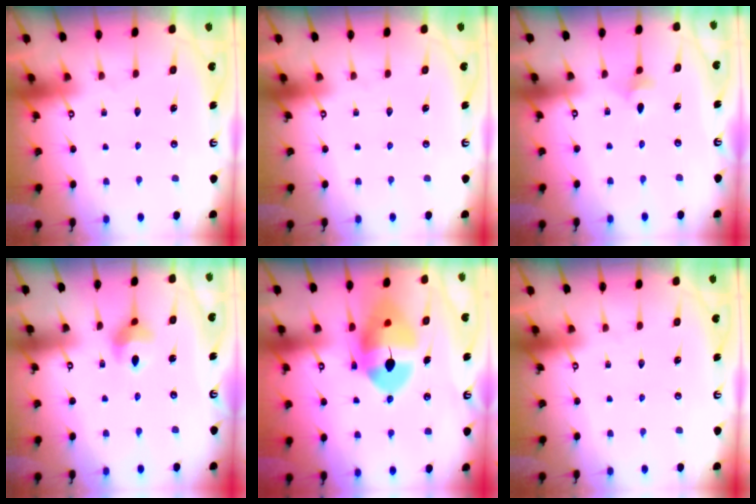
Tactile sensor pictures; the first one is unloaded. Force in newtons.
{"total": 0.0}
{"total": 2.9, "press": 2.9, "slide": 0.5}
{"total": 6.5, "press": 6.5, "slide": 0.5}
{"total": 14.4, "press": 14.3, "slide": 2.2}
{"total": 0.0}